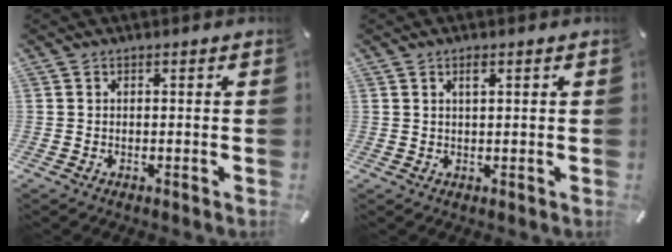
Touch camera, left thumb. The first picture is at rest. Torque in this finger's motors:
{"motor_torque": [0.01, -0.13, 0.03, 0.04, 0.00]}